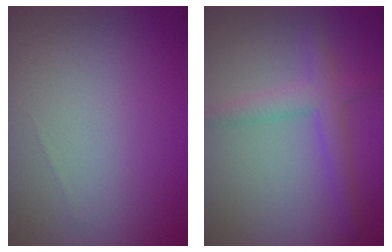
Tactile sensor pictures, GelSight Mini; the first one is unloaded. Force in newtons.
{"total": 2.8, "press": 2.8, "slide": 0.2}